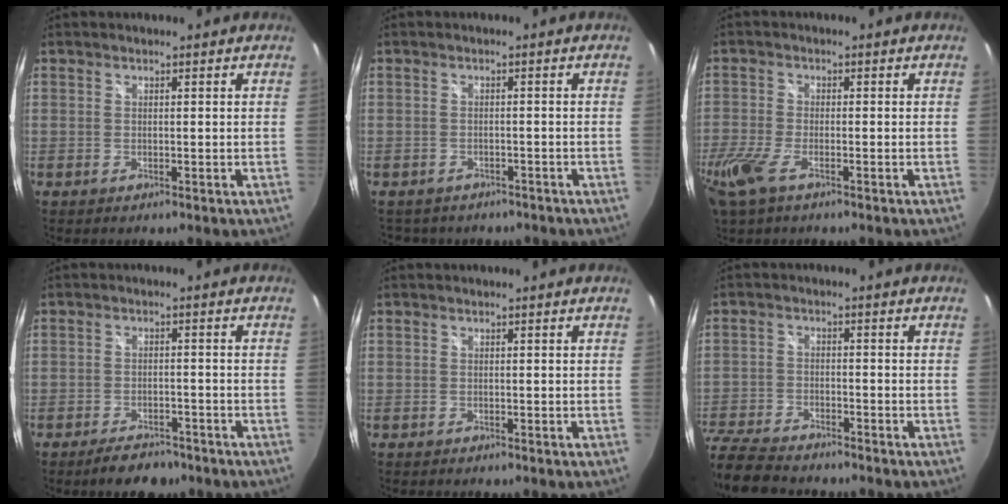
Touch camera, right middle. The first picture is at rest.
{"total": 4.6, "force": [-3.6, 2.5, 1.4], "torque": [-0.026, -0.009, -0.044]}
{"total": 9.7, "force": [-5.5, 4.0, 7.0], "torque": [-0.174, -0.031, -0.110]}
{"total": 5.8, "force": [-4.6, 2.3, 2.7], "torque": [-0.059, 0.003, -0.069]}
{"total": 0.0}
{"total": 12.3, "force": [-10.5, 3.5, 5.2], "torque": [-0.145, -0.029, -0.198]}